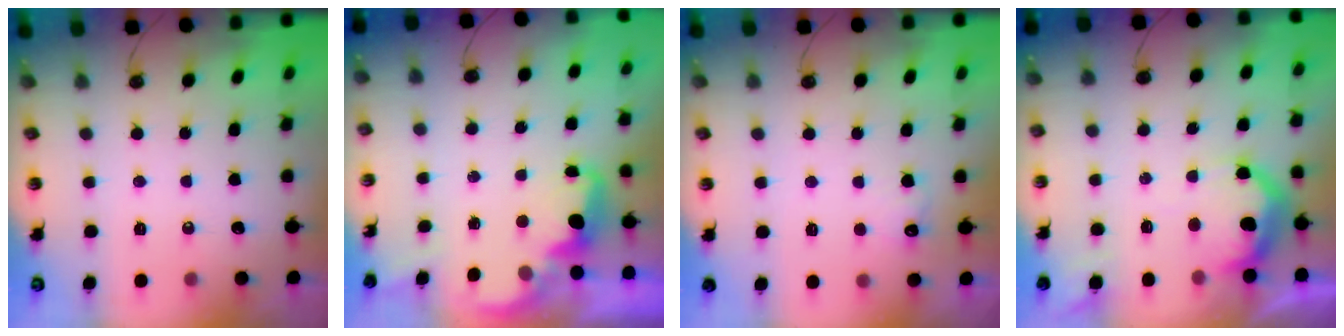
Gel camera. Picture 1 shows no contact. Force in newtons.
{"total": 2.1, "press": 2.0, "slide": 0.6}
{"total": 6.2, "press": 6.1, "slide": 1.2}
{"total": 14.2, "press": 14.2, "slide": 0.9}